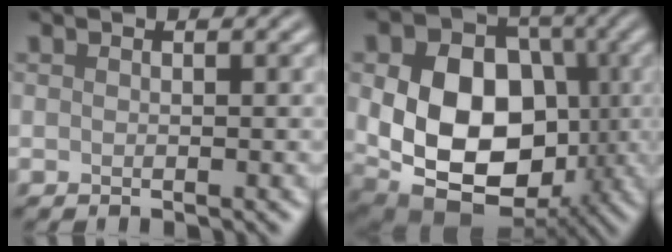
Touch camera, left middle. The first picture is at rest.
{"total": 15.2, "force": [-0.8, 11.5, 10.0], "torque": [-0.151, -0.008, -0.015]}